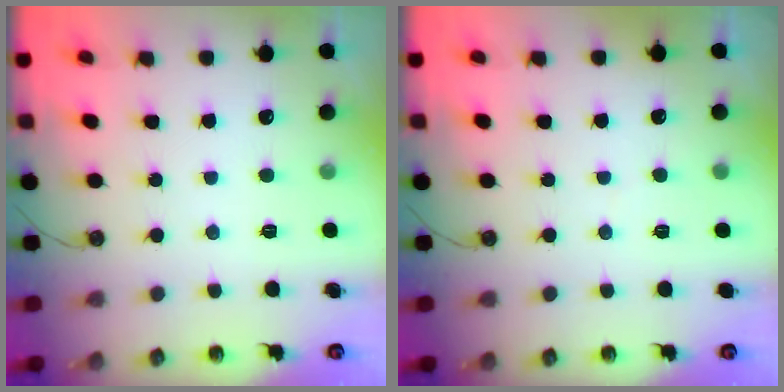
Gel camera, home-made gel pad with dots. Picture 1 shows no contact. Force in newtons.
{"total": 1.4, "press": 1.3, "slide": 0.1}